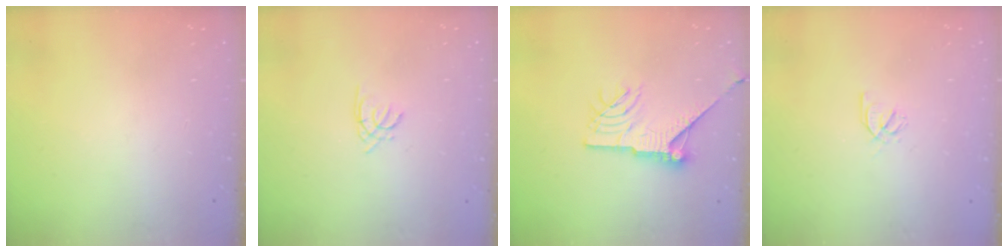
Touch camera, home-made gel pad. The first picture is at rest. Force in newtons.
{"total": 1.3, "press": 1.2, "slide": 0.4}
{"total": 13.0, "press": 13.0, "slide": 0.7}
{"total": 2.2, "press": 2.1, "slide": 0.6}